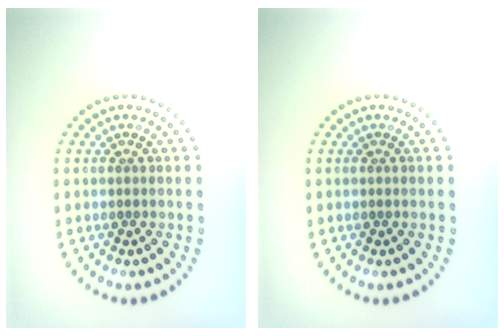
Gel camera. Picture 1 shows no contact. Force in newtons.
{"total": 0.0}